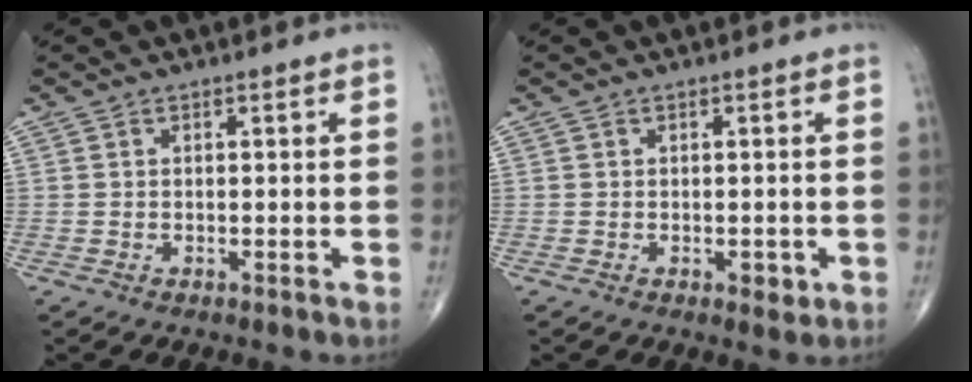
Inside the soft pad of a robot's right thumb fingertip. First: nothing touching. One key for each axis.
{"total": 1.9, "fx": -0.6, "fy": 1.2, "fz": 1.4, "tx": -0.011, "ty": -0.001, "tz": -0.006}